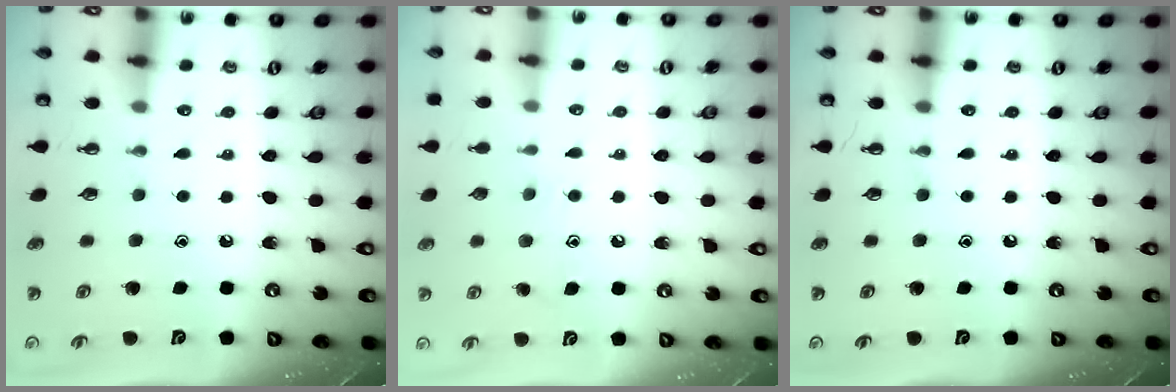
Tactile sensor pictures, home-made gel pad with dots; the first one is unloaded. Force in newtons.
{"total": 8.1, "press": 8.0, "slide": 0.5}
{"total": 0.0}